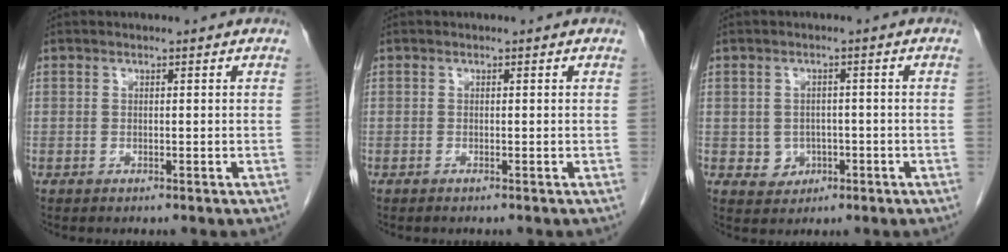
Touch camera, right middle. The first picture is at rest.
{"total": 0.0}
{"total": 3.3, "force": [-0.8, 3.0, 1.1], "torque": [-0.011, 0.006, 0.000]}